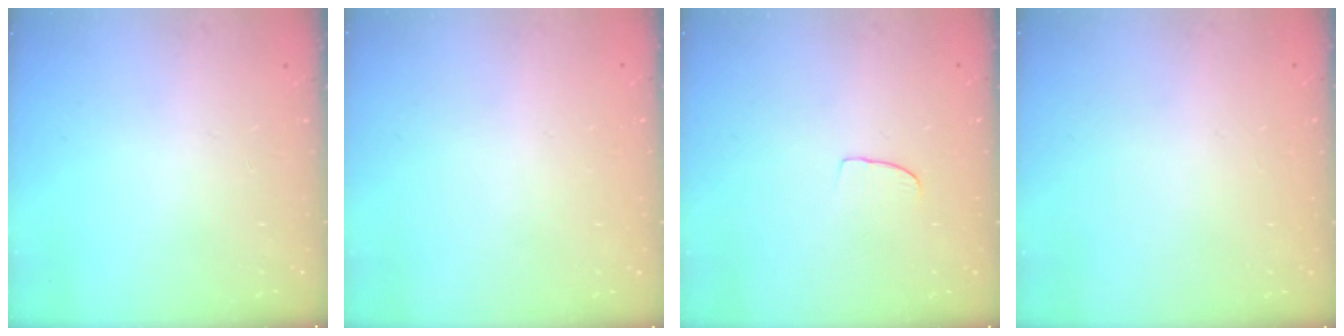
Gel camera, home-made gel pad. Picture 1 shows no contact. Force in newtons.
{"total": 0.0}
{"total": 3.7, "press": 3.7, "slide": 0.3}
{"total": 0.0}